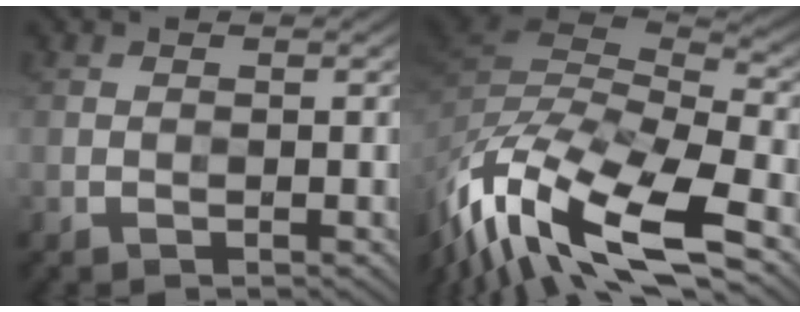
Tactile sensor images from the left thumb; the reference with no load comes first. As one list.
[{"total": 16.4, "force": [-9.0, 6.0, 12.4], "torque": [-0.307, -0.029, -0.149]}]